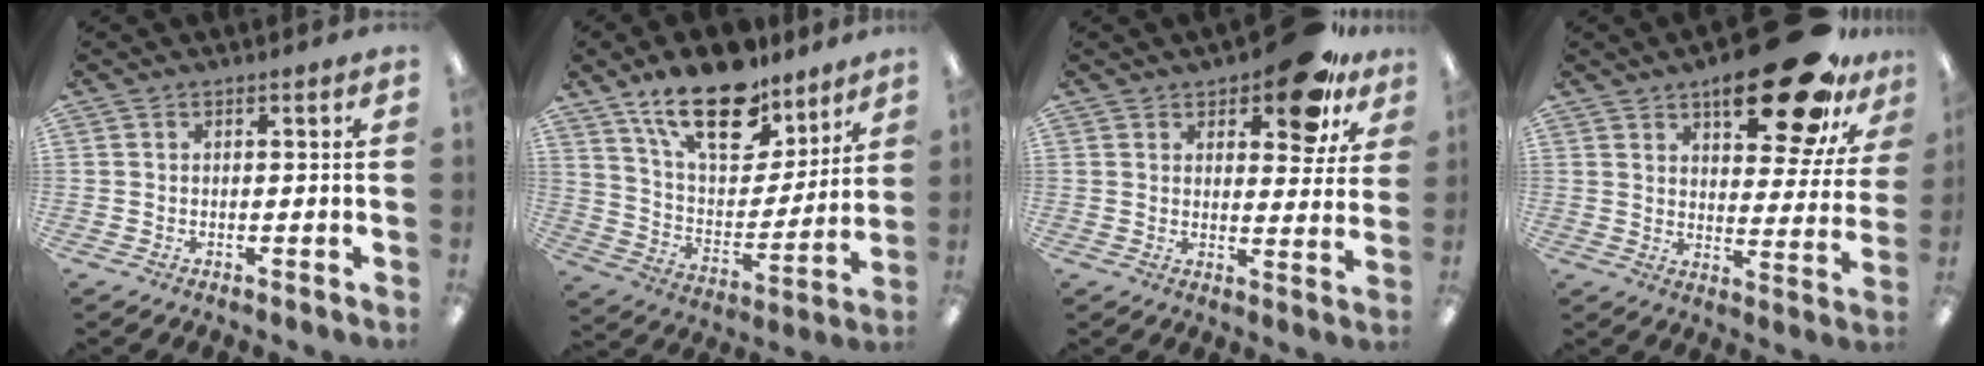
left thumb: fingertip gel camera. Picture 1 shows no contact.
{"total": 20.7, "force": [14.3, 9.8, 11.4], "torque": [-0.195, -0.078, 0.253]}
{"total": 12.4, "force": [8.4, 5.1, 7.6], "torque": [-0.095, -0.043, 0.141]}
{"total": 22.3, "force": [14.2, 8.9, 14.8], "torque": [-0.192, -0.084, 0.226]}